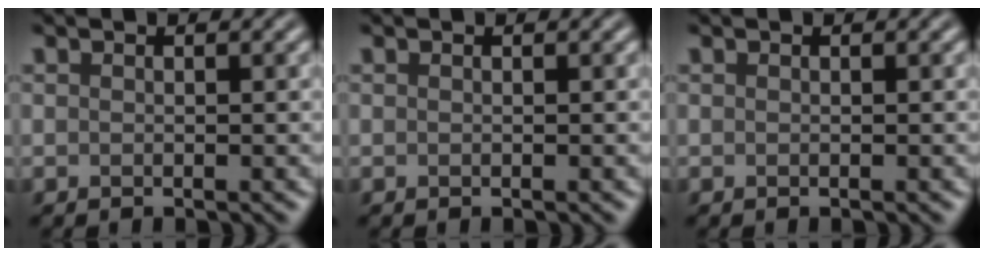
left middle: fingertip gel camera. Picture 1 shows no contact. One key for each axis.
{"total": 0.0}
{"total": 0.0}